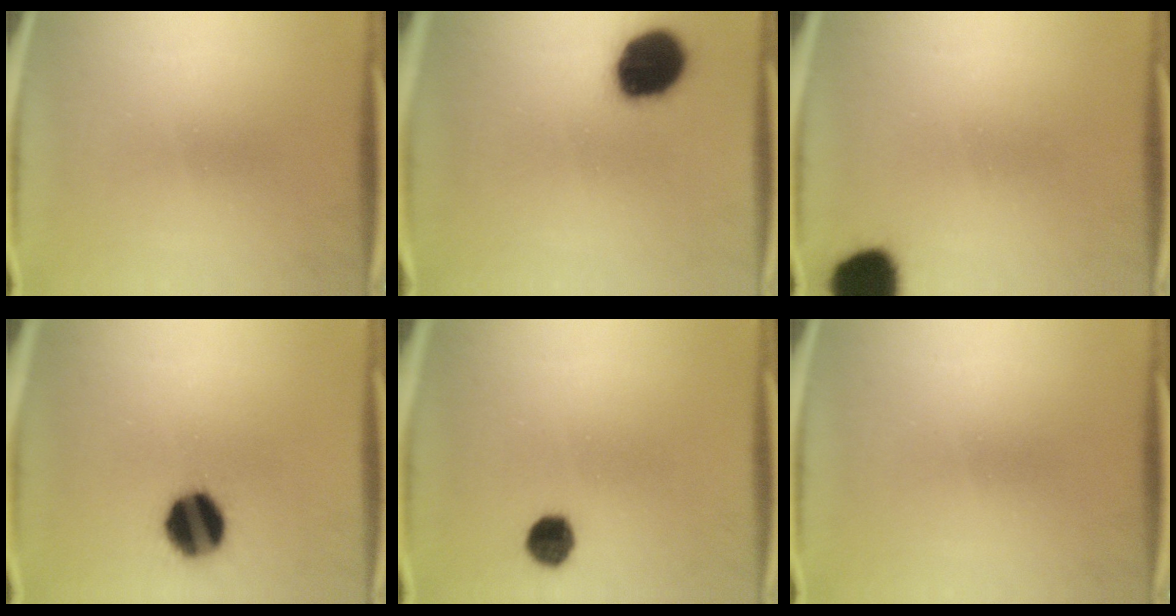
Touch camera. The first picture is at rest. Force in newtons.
{"total": 15.0}
{"total": 9.2}
{"total": 14.3}
{"total": 5.5}
{"total": 0.0}